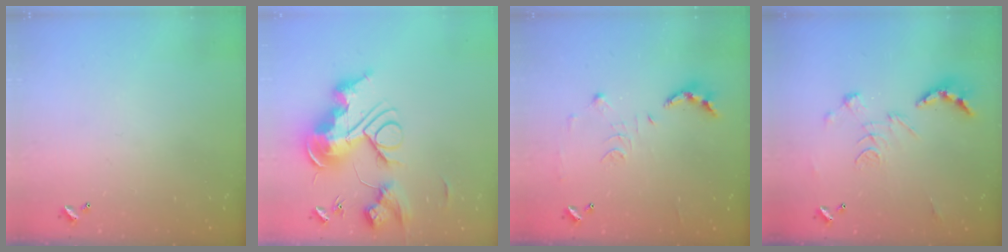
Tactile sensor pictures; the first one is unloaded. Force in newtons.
{"total": 0.7, "press": 0.7, "slide": 0.0}
{"total": 10.2, "press": 10.1, "slide": 0.9}
{"total": 2.6, "press": 2.1, "slide": 1.5}